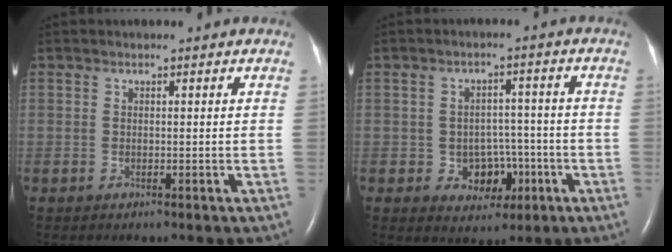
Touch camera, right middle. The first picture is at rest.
{"total": 5.8, "force": [-1.9, 4.5, 3.1], "torque": [-0.040, 0.018, -0.019]}